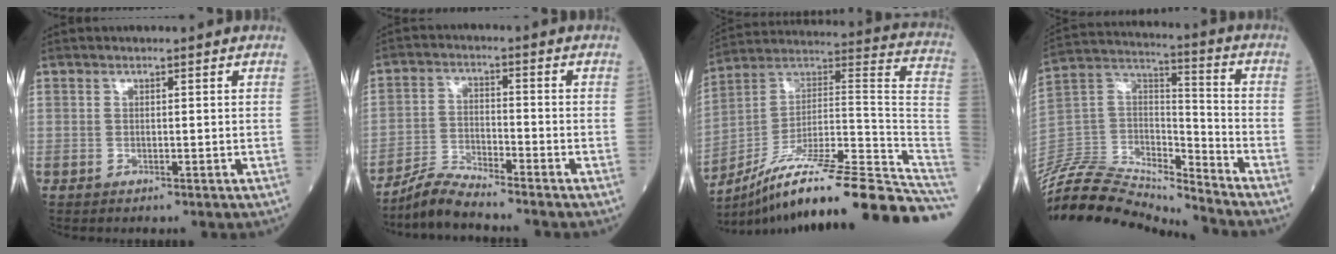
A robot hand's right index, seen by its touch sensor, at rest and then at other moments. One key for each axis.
{"total": 5.6, "fx": -5.4, "fy": -0.4, "fz": 1.2, "tx": -0.026, "ty": -0.013, "tz": -0.105}
{"total": 29.2, "fx": -22.4, "fy": 1.3, "fz": 18.7, "tx": -0.169, "ty": 0.030, "tz": -0.345}
{"total": 19.2, "fx": -18.7, "fy": 1.6, "fz": 4.1, "tx": -0.077, "ty": 0.046, "tz": -0.337}